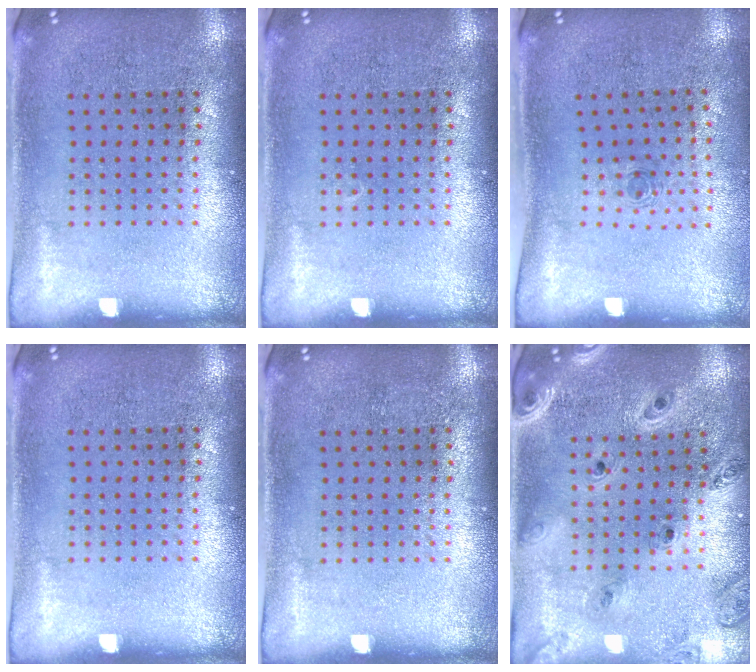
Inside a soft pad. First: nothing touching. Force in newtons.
{"total": 0.0}
{"total": 0.6, "press": 0.3, "slide": 0.5}
{"total": 0.0}
{"total": 0.0}
{"total": 1.4, "press": 1.3, "slide": 0.2}